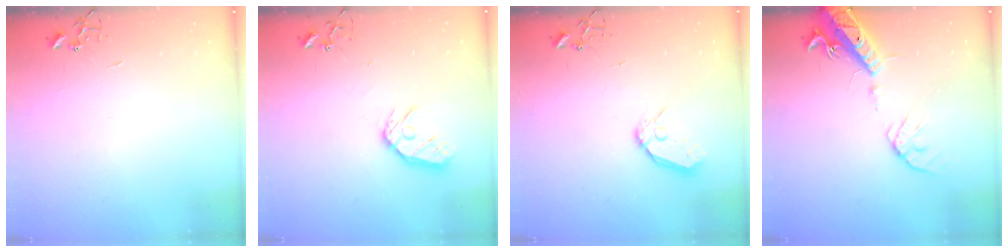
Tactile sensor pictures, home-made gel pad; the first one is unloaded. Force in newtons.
{"total": 11.3, "press": 11.2, "slide": 1.3}
{"total": 10.5, "press": 10.5, "slide": 1.3}
{"total": 16.0, "press": 15.7, "slide": 3.3}